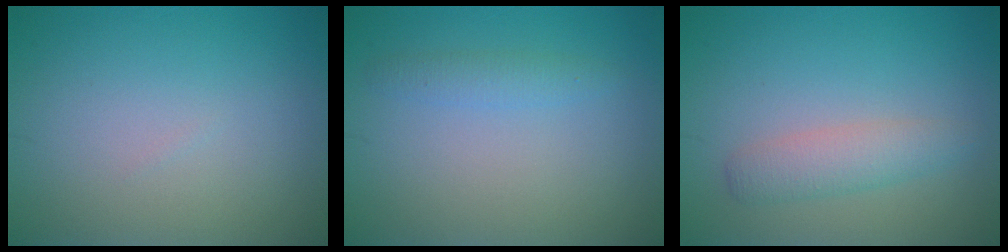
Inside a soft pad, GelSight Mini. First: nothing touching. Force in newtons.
{"total": 1.5, "press": 1.5, "slide": 0.1}
{"total": 2.6, "press": 2.6, "slide": 0.0}